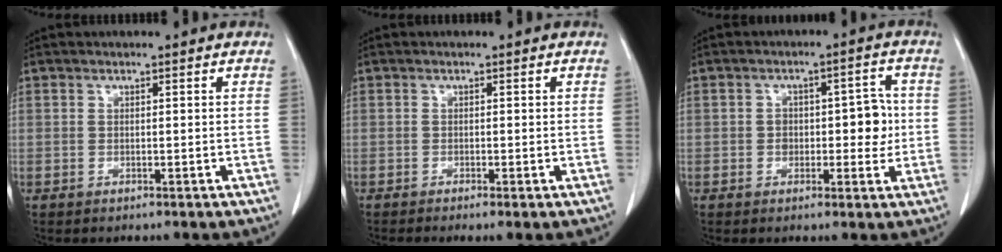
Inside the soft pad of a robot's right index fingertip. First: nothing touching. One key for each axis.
{"total": 1.6, "fx": -1.0, "fy": 0.0, "fz": 1.2, "tx": -0.024, "ty": -0.006, "tz": -0.018}
{"total": 6.3, "fx": -0.3, "fy": 3.4, "fz": 5.3, "tx": -0.063, "ty": 0.021, "tz": 0.000}